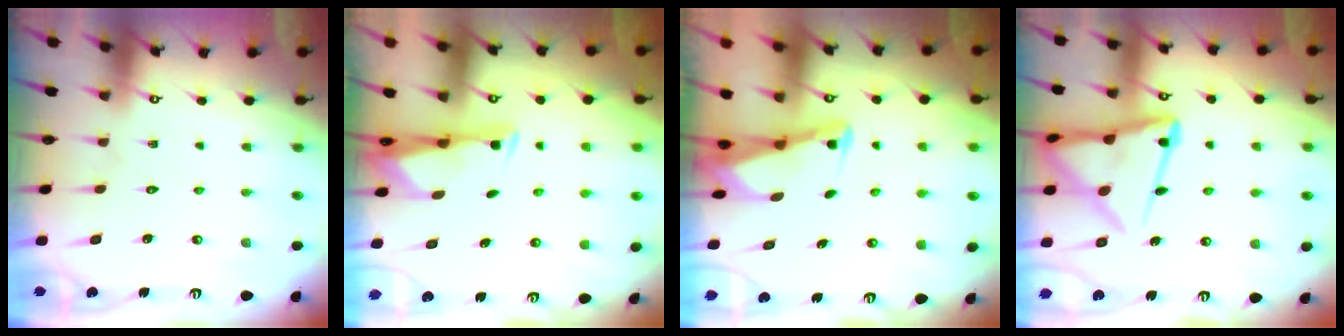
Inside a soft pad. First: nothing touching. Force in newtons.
{"total": 2.7, "press": 2.7, "slide": 0.4}
{"total": 3.0, "press": 3.0, "slide": 0.3}
{"total": 16.8, "press": 16.8, "slide": 1.6}